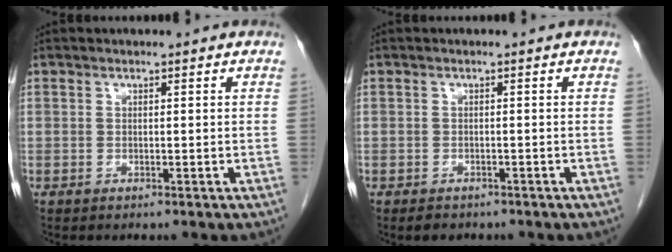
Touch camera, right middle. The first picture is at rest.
{"total": 2.3, "force": [-1.8, 1.2, 0.7], "torque": [-0.016, -0.001, -0.021]}